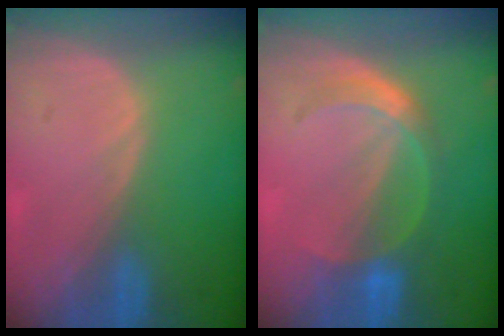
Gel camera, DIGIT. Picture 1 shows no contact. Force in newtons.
{"total": 5.1, "press": 5.0, "slide": 0.8}